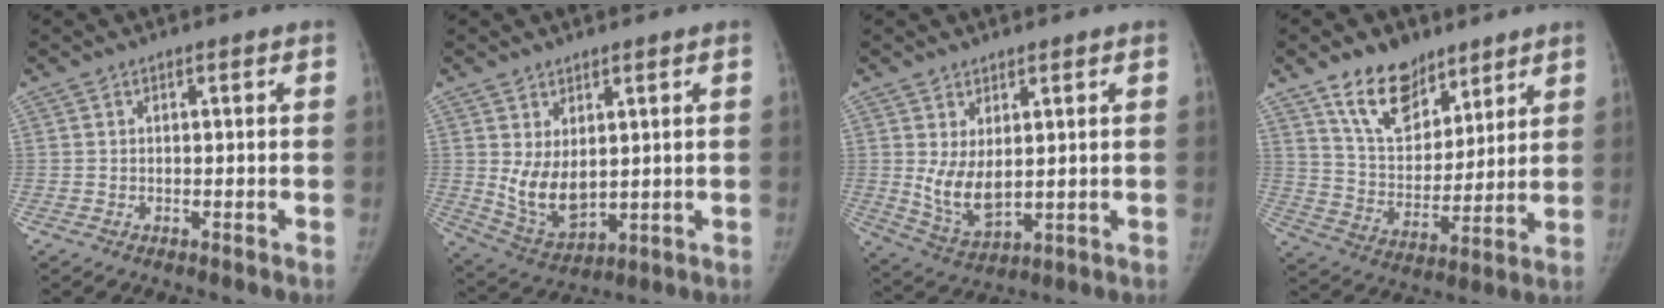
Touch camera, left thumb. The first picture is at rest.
{"total": 8.4, "force": [1.4, 5.2, 6.5], "torque": [-0.099, -0.025, 0.051]}
{"total": 7.3, "force": [1.2, 4.0, 5.9], "torque": [-0.100, -0.023, 0.042]}
{"total": 13.9, "force": [9.5, 8.2, 6.0], "torque": [-0.062, -0.058, 0.175]}